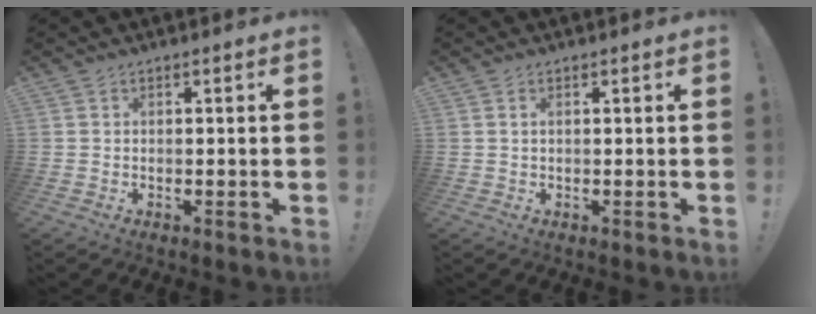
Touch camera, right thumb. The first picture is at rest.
{"total": 0.9, "force": [0.3, 0.4, 0.8], "torque": [-0.022, 0.005, 0.006]}